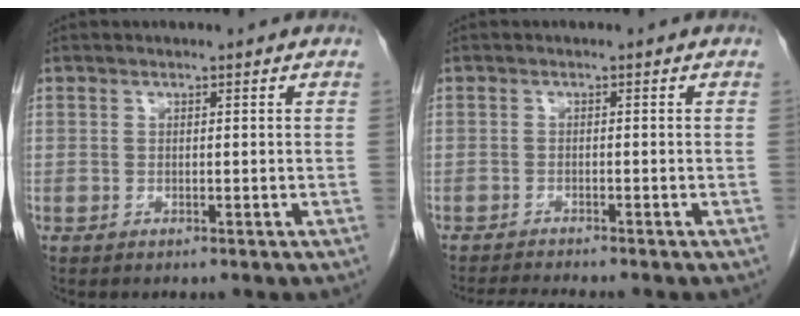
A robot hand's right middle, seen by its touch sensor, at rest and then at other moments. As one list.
[{"total": 4.0, "force": [-3.8, -0.5, 1.3], "torque": [-0.022, -0.015, -0.062]}]